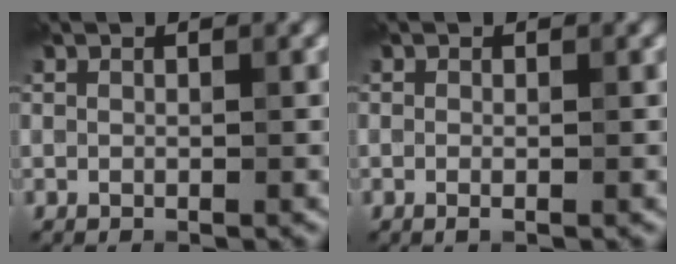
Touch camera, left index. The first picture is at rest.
{"total": 0.6, "force": [-0.2, 0.1, 0.5], "torque": [-0.010, -0.005, -0.002]}